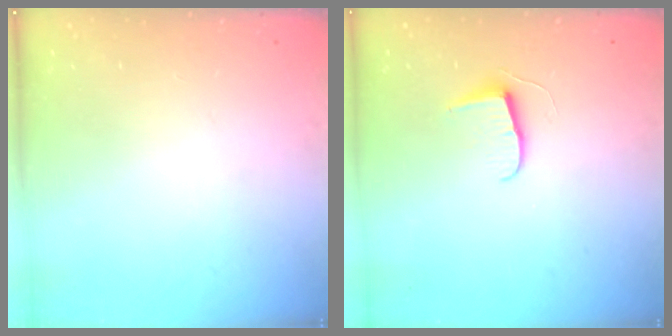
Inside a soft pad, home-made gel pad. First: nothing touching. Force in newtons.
{"total": 6.8, "press": 6.8, "slide": 0.5}